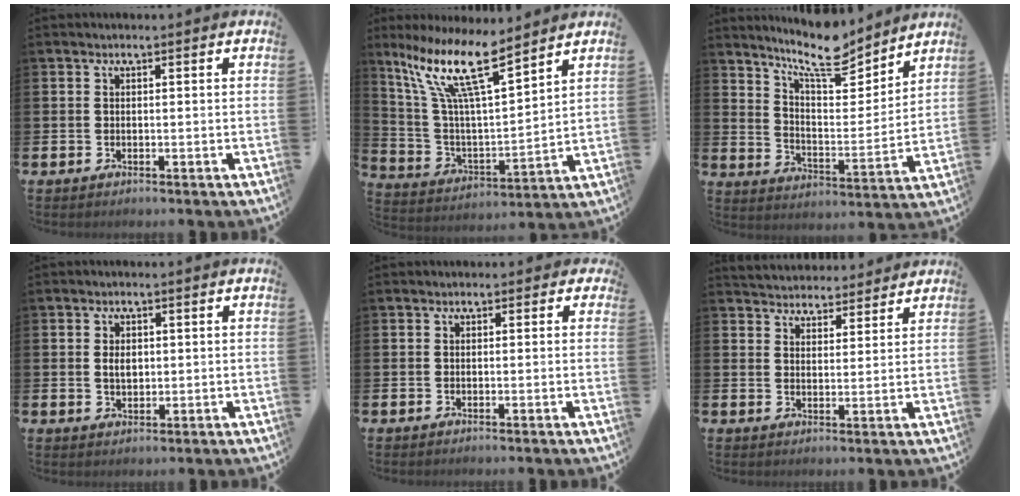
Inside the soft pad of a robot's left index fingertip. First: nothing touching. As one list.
[{"total": 13.0, "force": [9.1, 2.7, 8.9], "torque": [-0.204, -0.038, 0.158]}, {"total": 9.9, "force": [9.0, 2.3, 3.4], "torque": [-0.083, -0.062, 0.161]}, {"total": 2.4, "force": [0.4, 1.6, 1.8], "torque": [-0.021, 0.001, 0.002]}, {"total": 0.7, "force": [-0.1, 0.6, 0.4], "torque": [-0.003, 0.008, -0.005]}, {"total": 4.4, "force": [4.3, 0.9, -0.4], "torque": [-0.004, -0.028, 0.076]}]